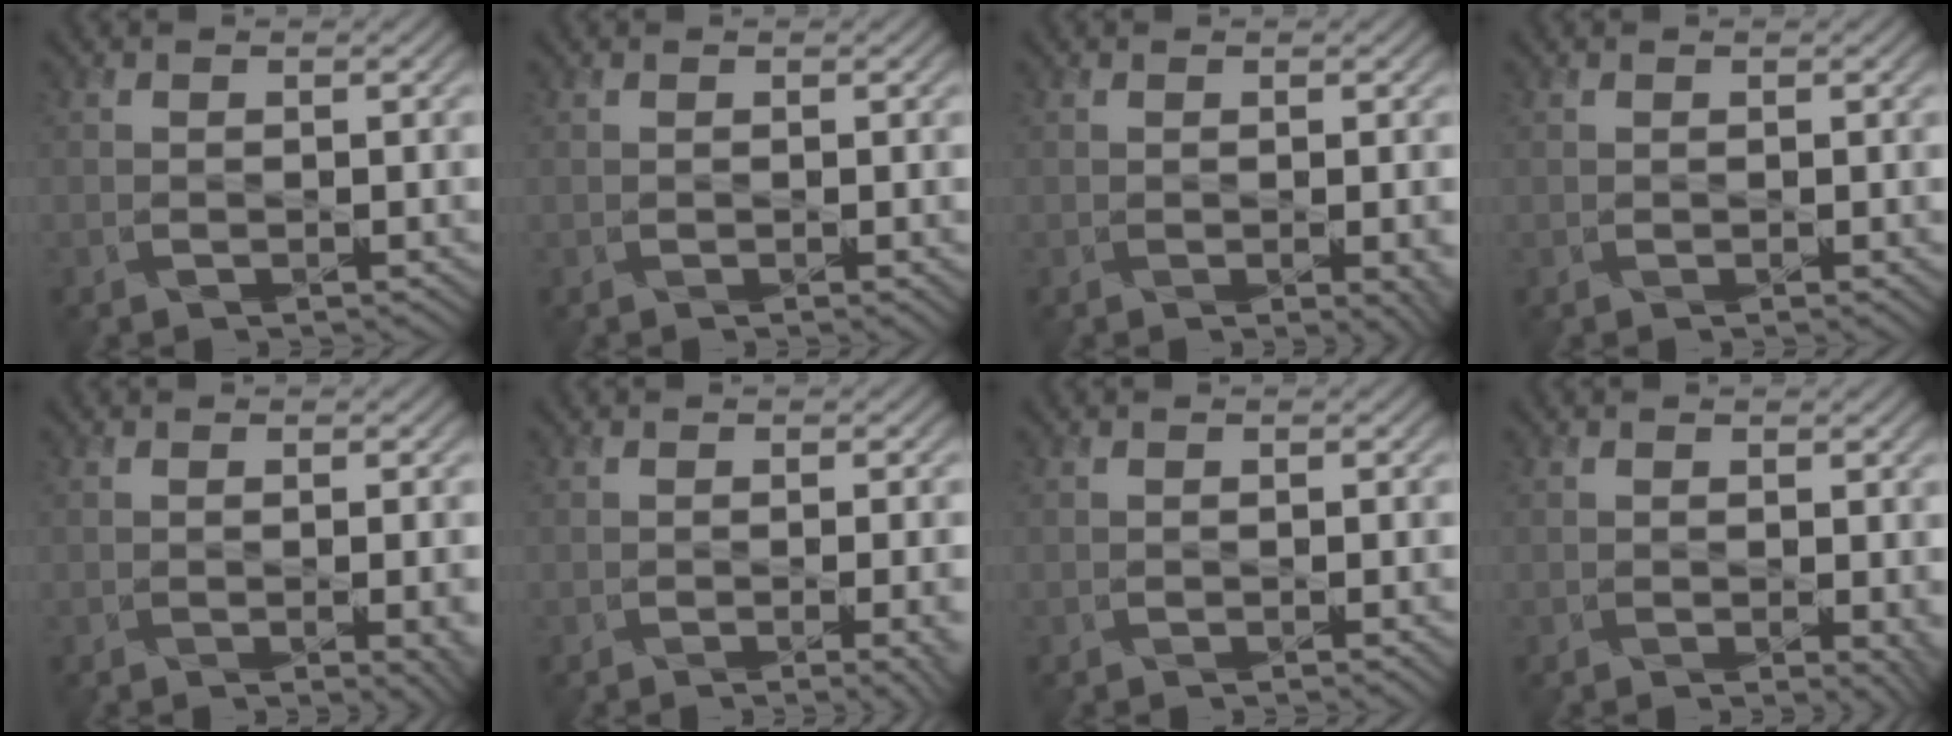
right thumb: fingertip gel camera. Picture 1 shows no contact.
{"total": 1.1, "force": [0.1, 0.3, 1.0], "torque": [-0.012, 0.001, 0.000]}
{"total": 3.5, "force": [-0.8, 1.2, 3.2], "torque": [-0.034, -0.008, 0.002]}
{"total": 0.7, "force": [0.1, 0.1, 0.7], "torque": [-0.010, 0.000, 0.003]}
{"total": 4.3, "force": [-1.0, 1.6, 3.9], "torque": [-0.039, -0.011, 0.003]}
{"total": 4.9, "force": [-1.2, 1.8, 4.4], "torque": [-0.041, -0.009, -0.002]}
{"total": 1.5, "force": [-0.1, 0.4, 1.4], "torque": [-0.018, 0.001, -0.001]}
{"total": 2.0, "force": [-0.2, 0.5, 1.9], "torque": [-0.028, -0.009, 0.005]}